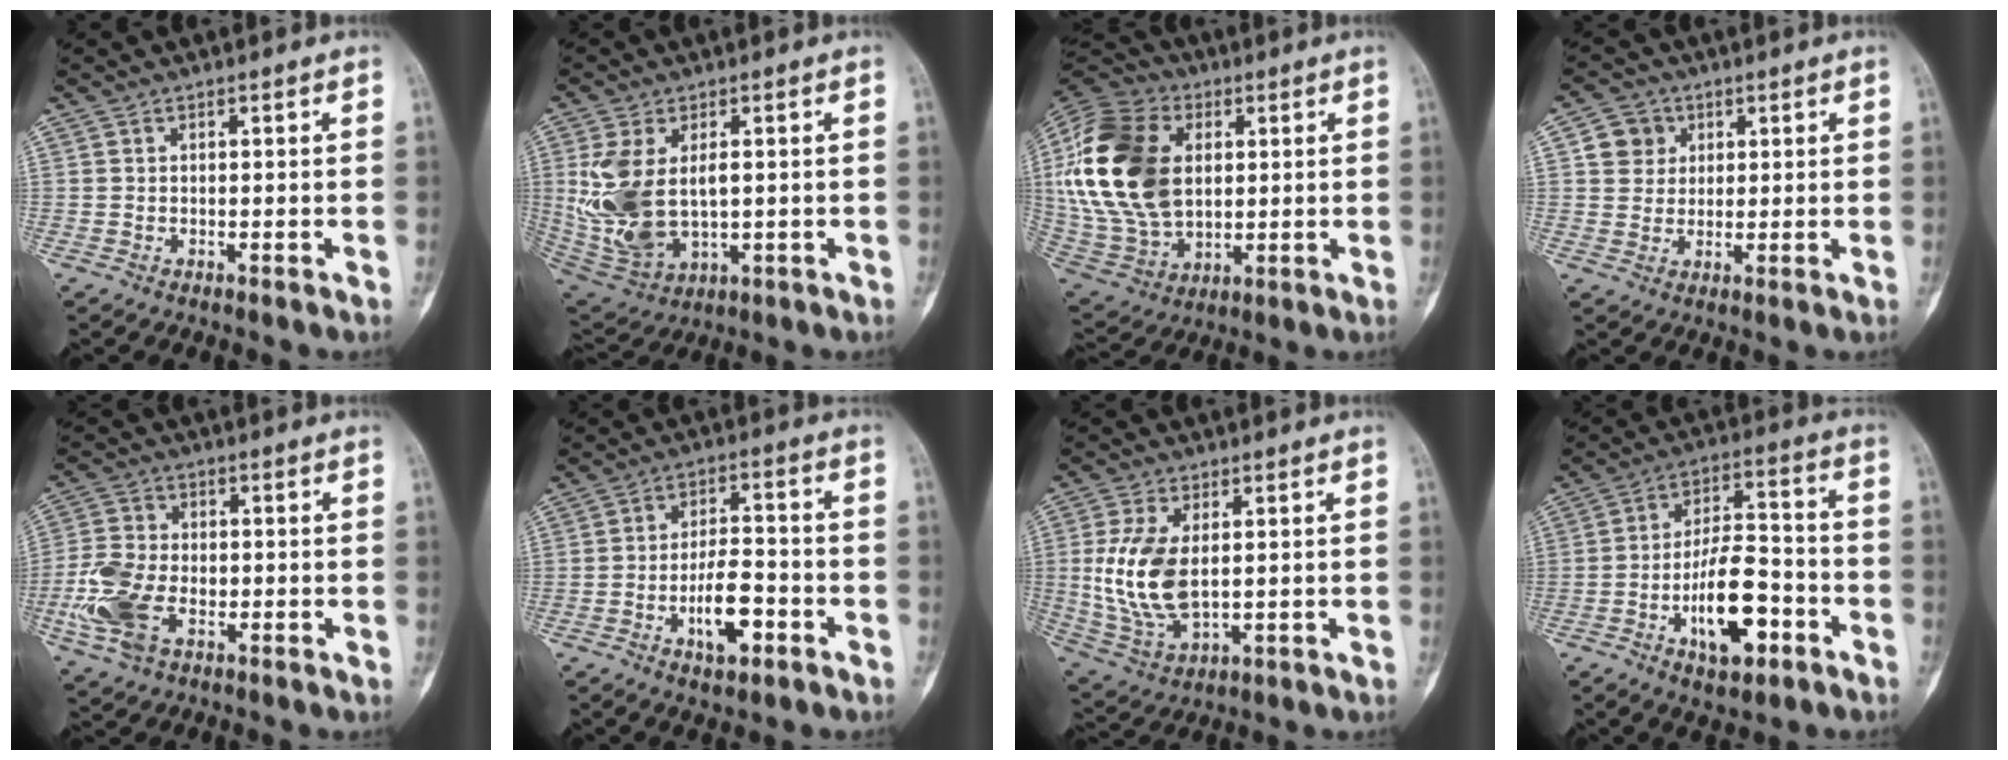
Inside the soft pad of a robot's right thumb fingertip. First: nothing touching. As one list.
[{"total": 14.7, "force": [0.7, 8.8, 11.8], "torque": [-0.242, -0.010, 0.036]}, {"total": 26.2, "force": [3.7, 17.7, 18.9], "torque": [-0.391, -0.007, 0.076]}, {"total": 5.3, "force": [1.7, 4.9, 1.3], "torque": [0.004, -0.001, 0.027]}, {"total": 11.5, "force": [-3.0, 7.2, 8.4], "torque": [-0.189, 0.006, -0.060]}, {"total": 9.0, "force": [-3.8, 3.8, 7.2], "torque": [-0.115, 0.026, -0.063]}, {"total": 13.2, "force": [0.6, 7.4, 10.9], "torque": [-0.225, -0.012, 0.025]}, {"total": 14.0, "force": [-5.7, 6.2, 11.2], "torque": [-0.173, 0.037, -0.091]}]